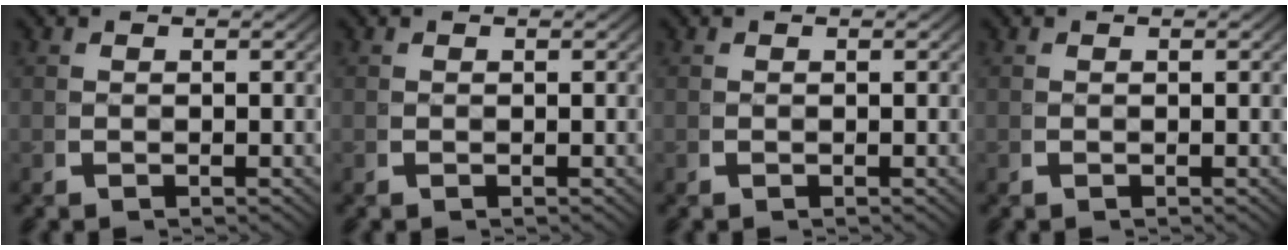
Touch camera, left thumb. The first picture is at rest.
{"total": 0.0}
{"total": 0.7, "force": [0.3, -0.6, -0.2], "torque": [0.007, -0.001, 0.007]}
{"total": 0.0}